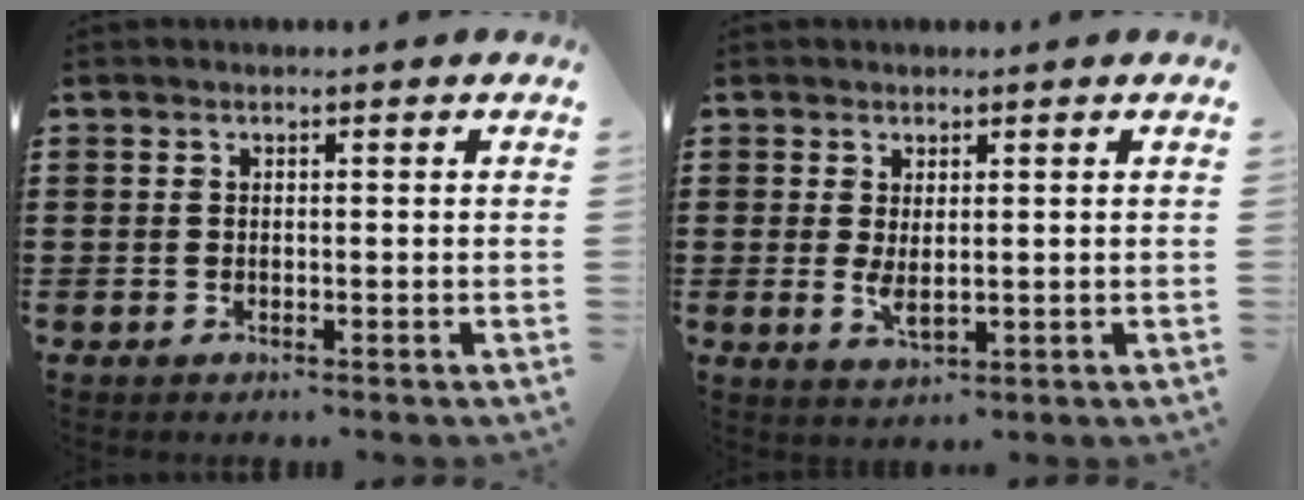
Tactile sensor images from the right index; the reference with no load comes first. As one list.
[{"total": 2.6, "force": [0.6, 1.0, 2.3], "torque": [-0.054, -0.003, 0.010]}]